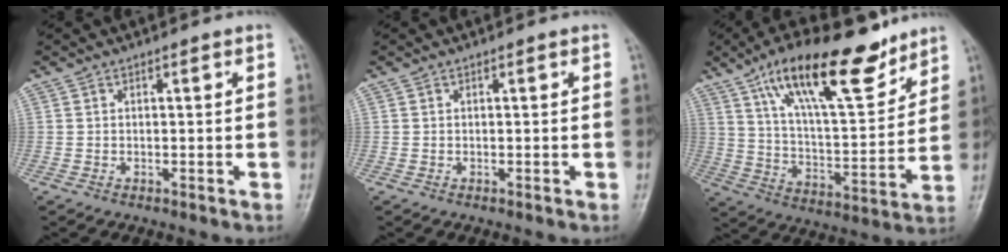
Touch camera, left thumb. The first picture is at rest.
{"total": 0.0}
{"total": 20.9, "force": [13.7, 7.0, 14.1], "torque": [-0.201, -0.057, 0.235]}